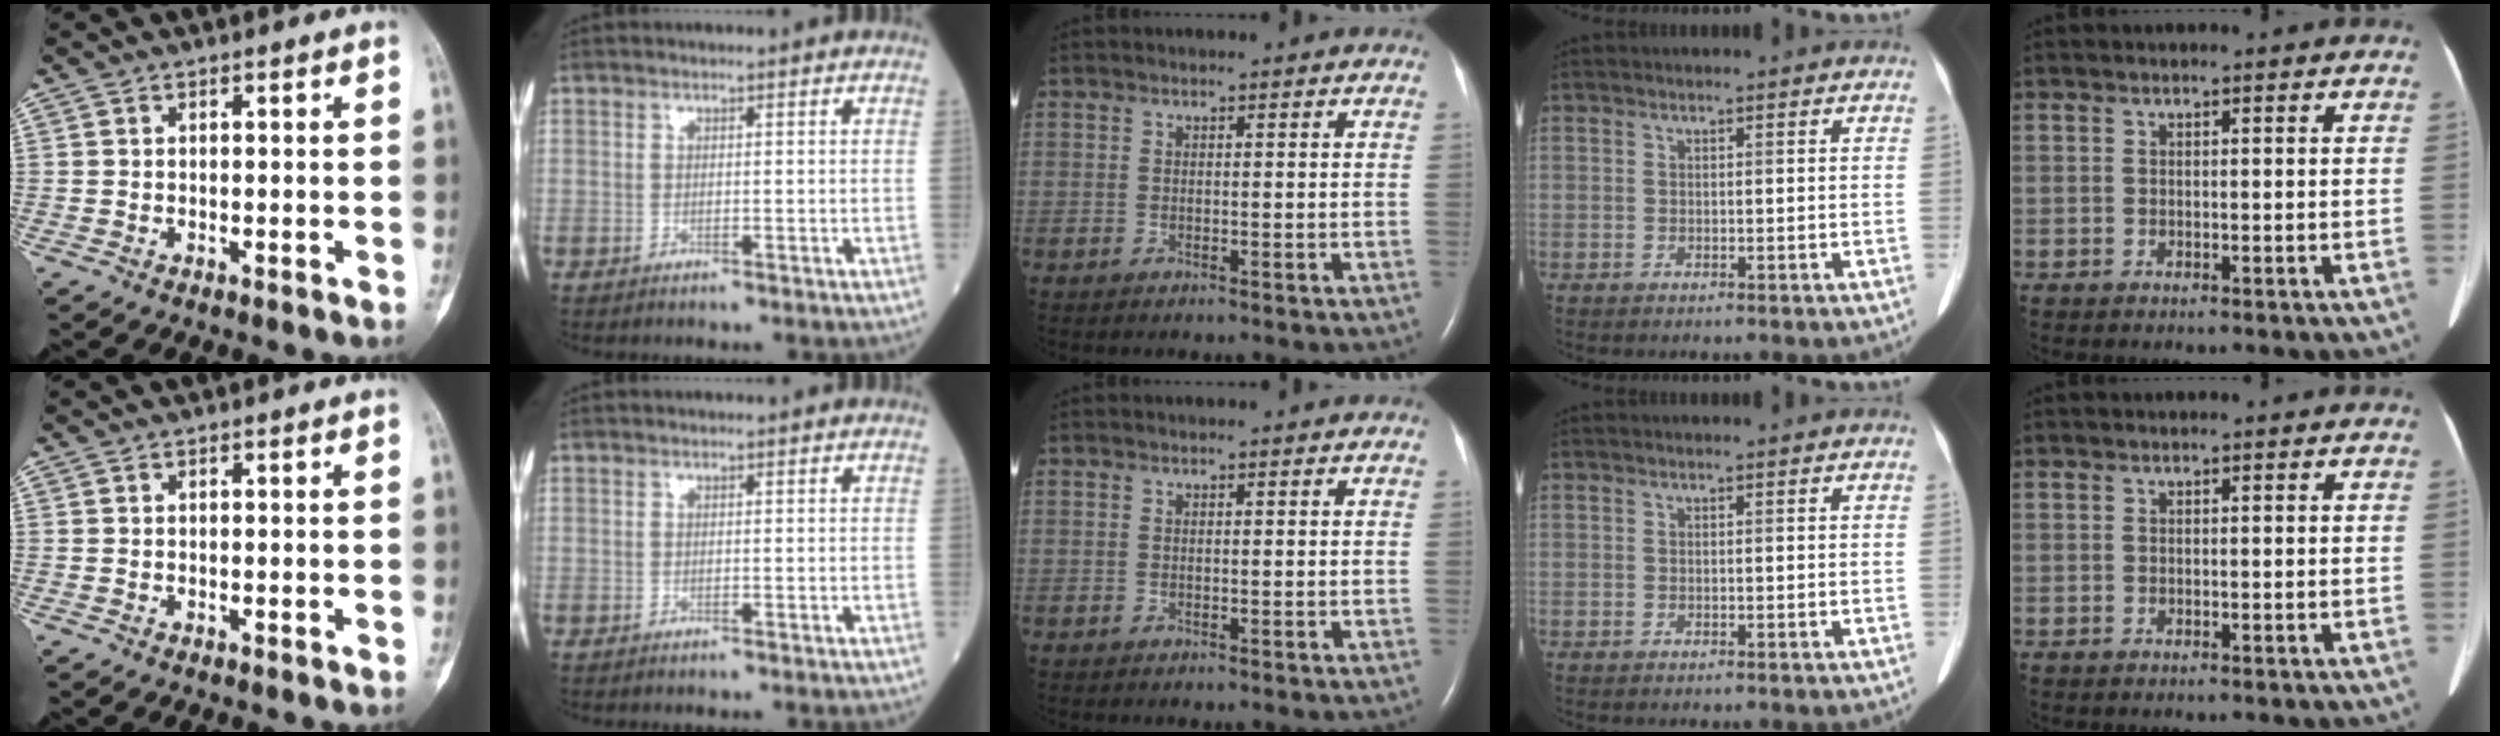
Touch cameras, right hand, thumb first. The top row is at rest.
{}